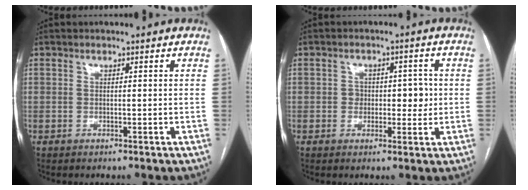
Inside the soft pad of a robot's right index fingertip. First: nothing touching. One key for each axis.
{"total": 4.7, "fx": 0.0, "fy": 3.2, "fz": 3.5, "tx": -0.034, "ty": 0.014, "tz": 0.002}